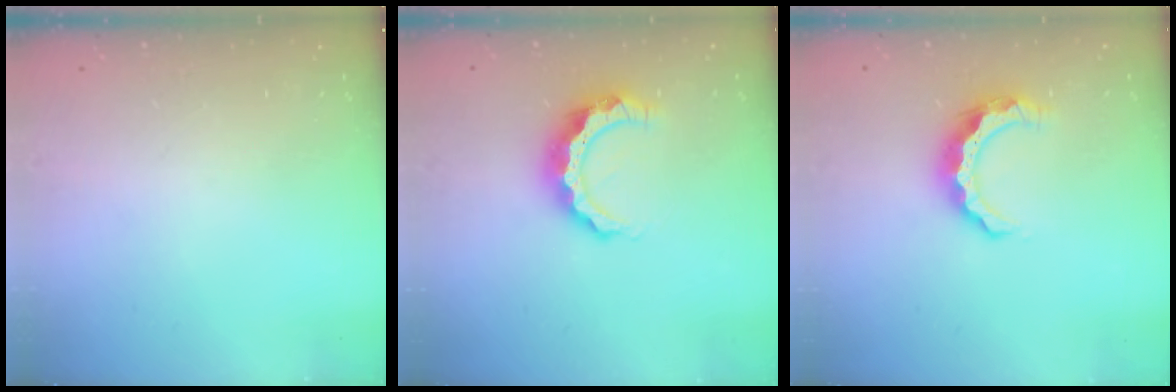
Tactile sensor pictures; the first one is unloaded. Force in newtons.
{"total": 9.0, "press": 9.0, "slide": 0.2}
{"total": 8.2, "press": 8.2, "slide": 0.2}